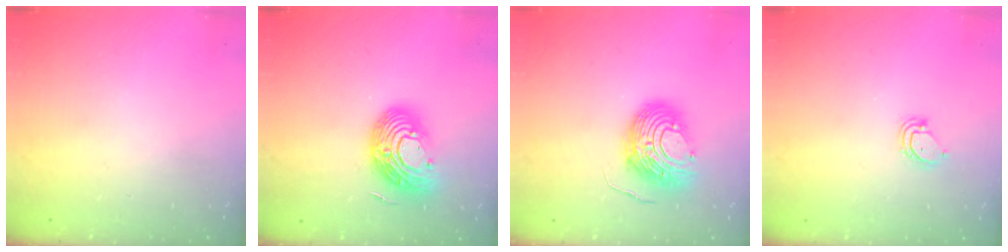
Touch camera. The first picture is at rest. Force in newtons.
{"total": 15.3, "press": 15.2, "slide": 1.1}
{"total": 11.2, "press": 11.2, "slide": 1.1}
{"total": 3.3, "press": 3.3, "slide": 0.4}